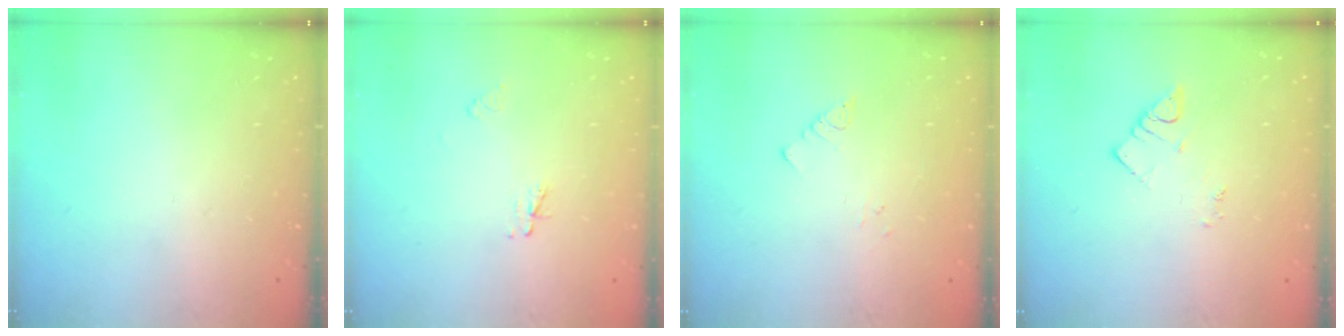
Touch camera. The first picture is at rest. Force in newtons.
{"total": 2.3, "press": 2.3, "slide": 0.3}
{"total": 1.8, "press": 1.8, "slide": 0.2}
{"total": 2.7, "press": 2.7, "slide": 0.4}